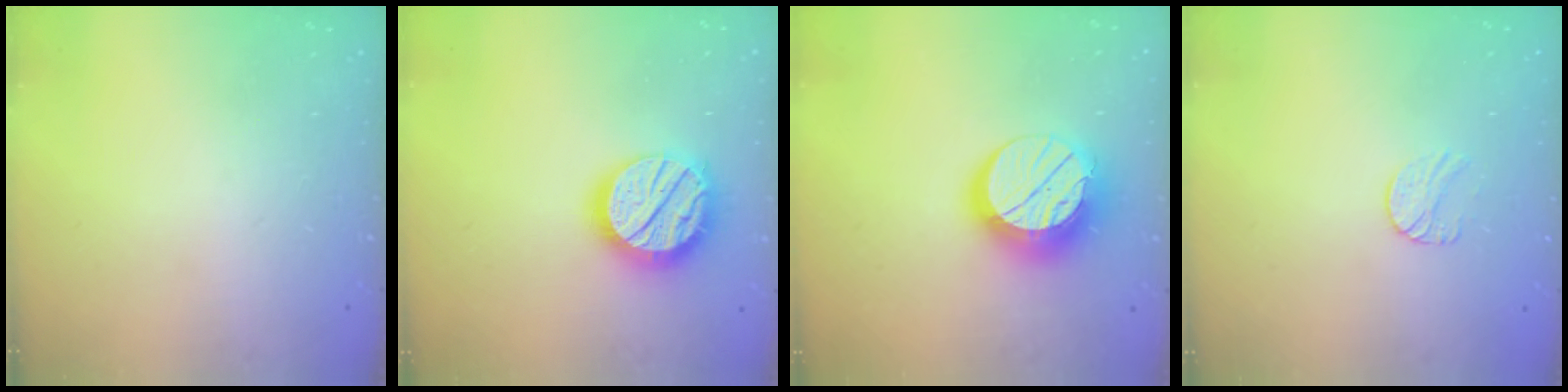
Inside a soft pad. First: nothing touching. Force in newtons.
{"total": 19.5, "press": 19.5, "slide": 1.5}
{"total": 14.5, "press": 14.4, "slide": 1.0}
{"total": 7.4, "press": 7.3, "slide": 0.6}